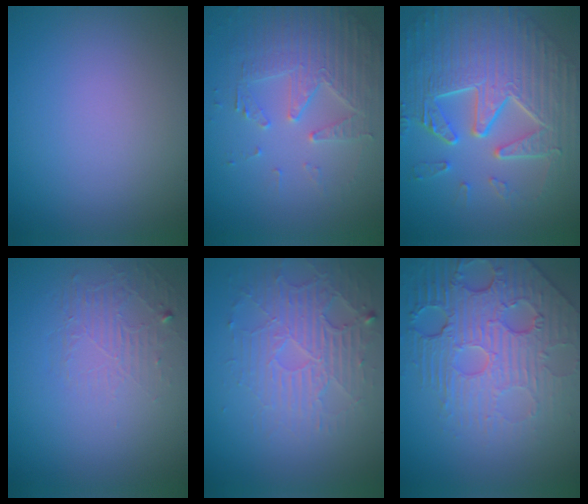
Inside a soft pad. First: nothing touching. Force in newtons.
{"total": 4.2, "press": 3.9, "slide": 1.6}
{"total": 10.5, "press": 7.3, "slide": 7.5}
{"total": 1.9, "press": 0.6, "slide": 1.8}
{"total": 3.8, "press": 3.4, "slide": 1.7}
{"total": 7.9, "press": 5.6, "slide": 5.5}